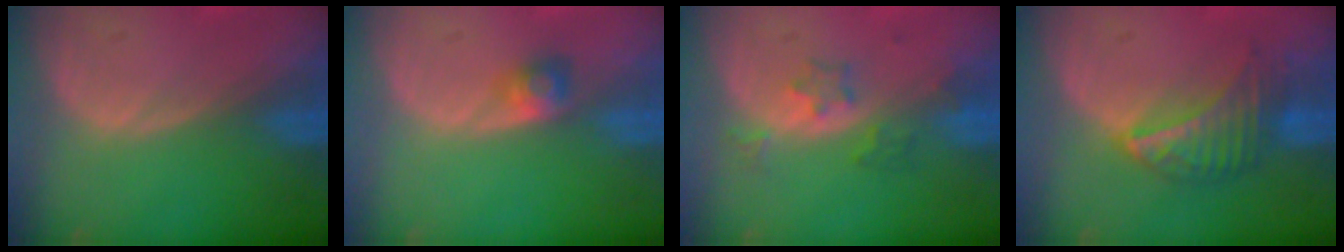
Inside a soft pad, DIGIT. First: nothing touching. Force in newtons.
{"total": 2.5, "press": 2.4, "slide": 0.7}
{"total": 3.8, "press": 3.5, "slide": 1.3}
{"total": 6.3, "press": 6.1, "slide": 1.6}